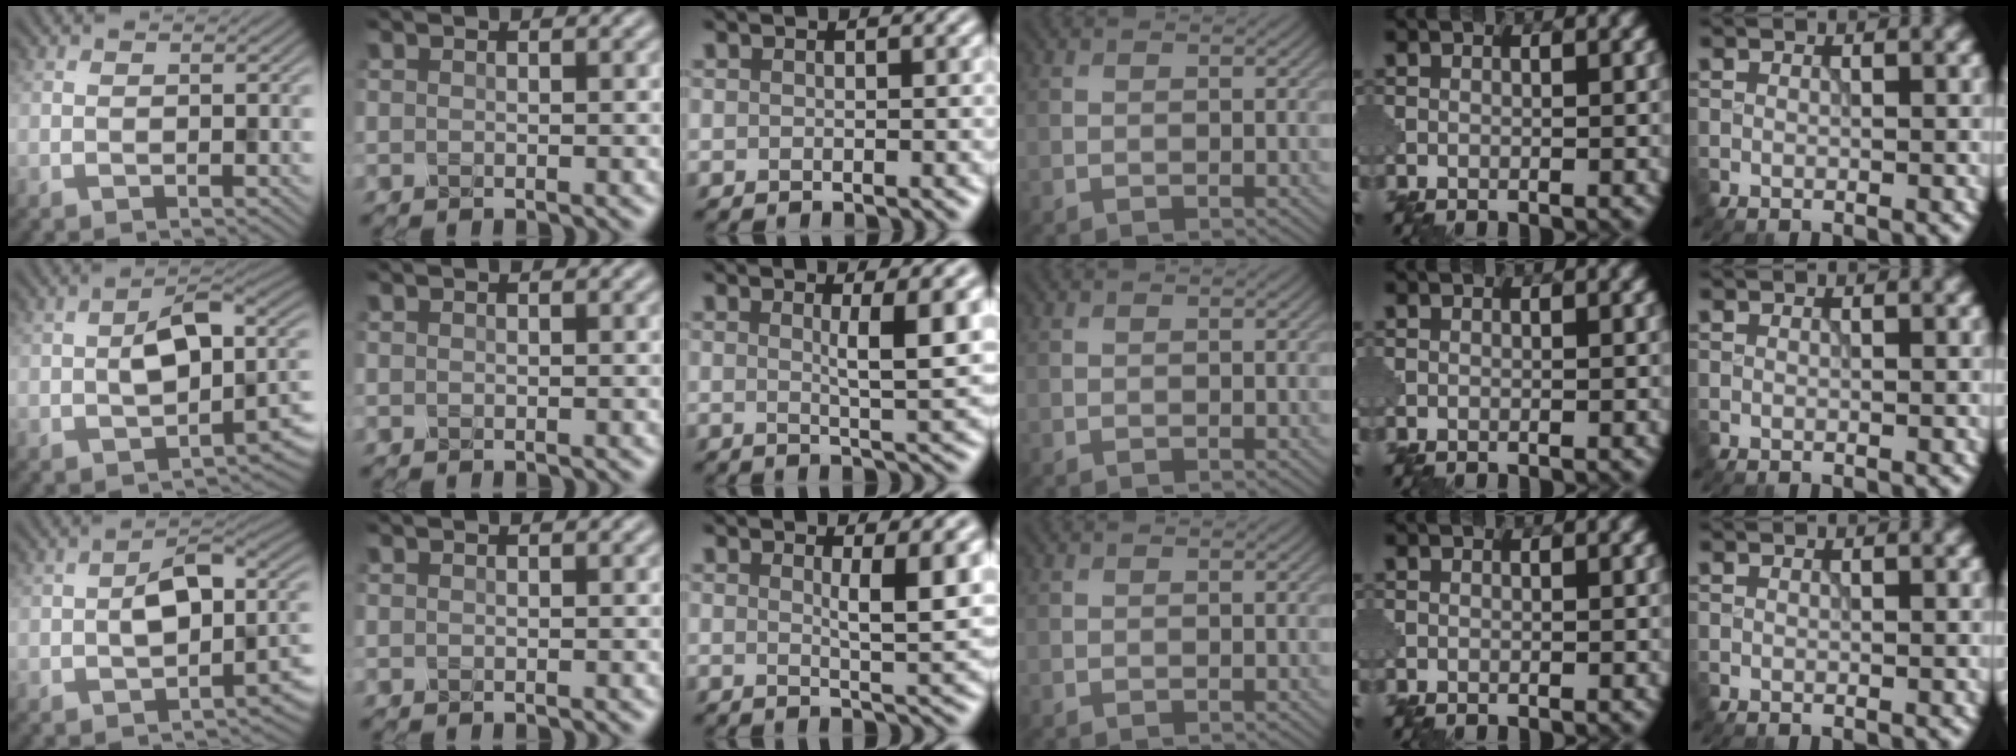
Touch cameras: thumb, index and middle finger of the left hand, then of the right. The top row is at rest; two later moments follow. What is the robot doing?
{"motion": "shake", "object": "medicine bottle"}